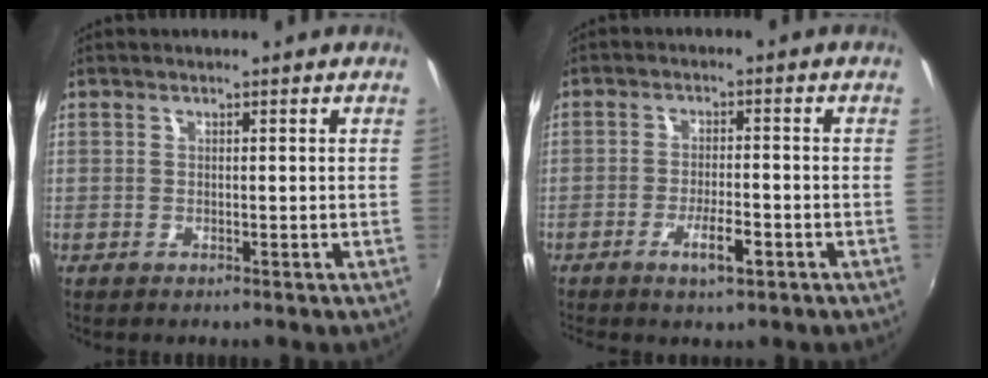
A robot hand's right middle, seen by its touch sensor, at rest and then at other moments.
{"total": 4.7, "force": [-2.7, 1.1, 3.8], "torque": [-0.078, -0.004, -0.043]}